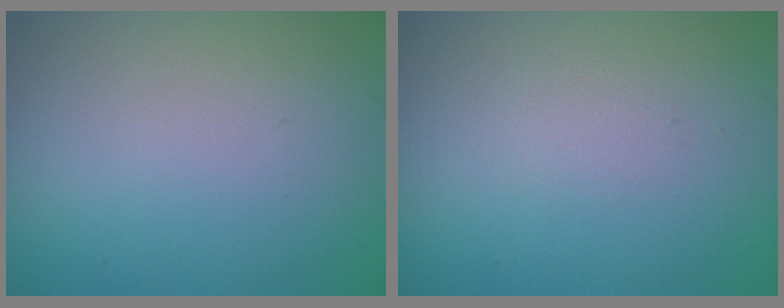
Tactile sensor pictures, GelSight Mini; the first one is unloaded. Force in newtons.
{"total": 0.7, "press": 0.7, "slide": 0.0}